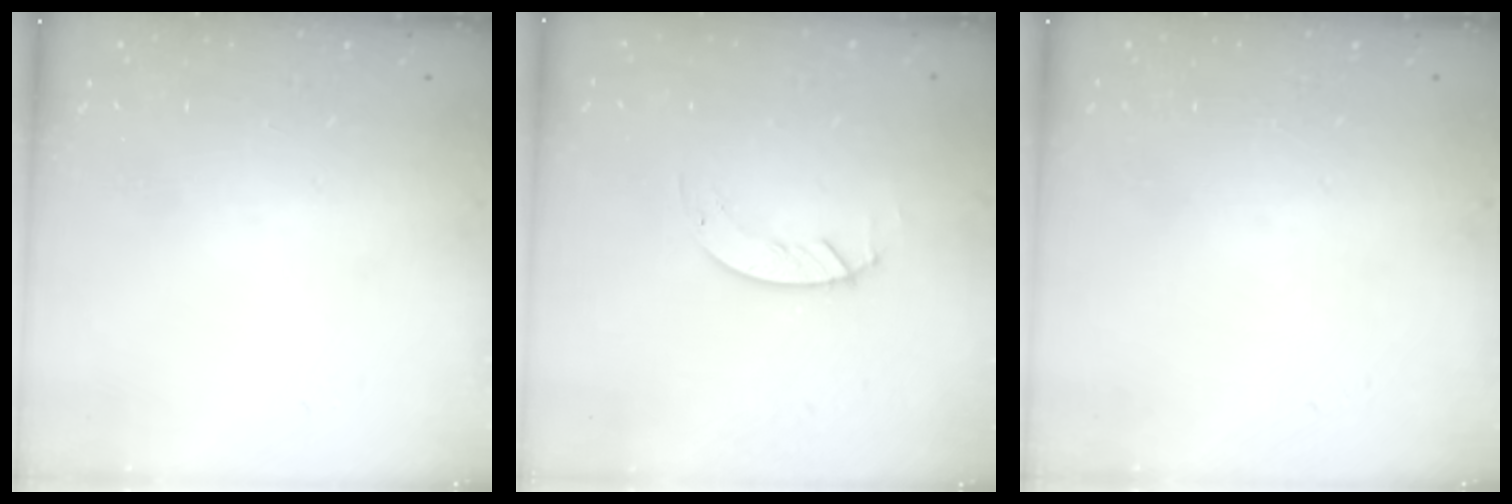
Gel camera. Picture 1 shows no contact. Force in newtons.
{"total": 1.3, "press": 1.3, "slide": 0.2}
{"total": 0.0}